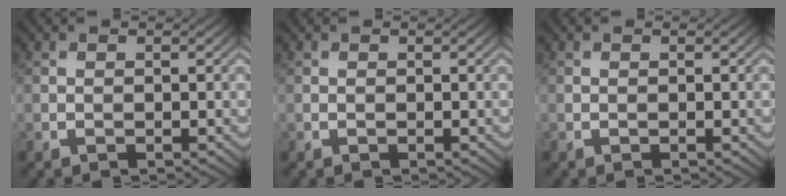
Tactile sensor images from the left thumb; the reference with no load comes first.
{"total": 0.0}
{"total": 0.0}